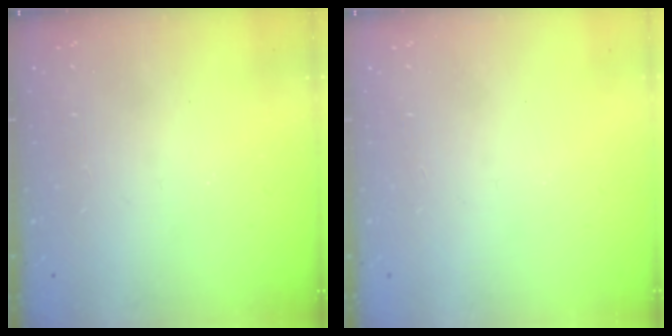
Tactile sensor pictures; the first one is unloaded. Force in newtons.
{"total": 0.0}